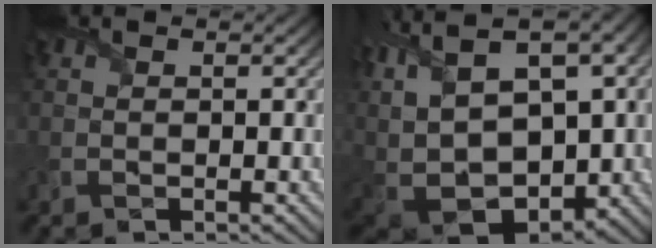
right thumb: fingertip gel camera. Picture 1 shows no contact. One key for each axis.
{"total": 17.3, "fx": 1.6, "fy": 10.6, "fz": 13.5, "tx": -0.279, "ty": -0.003, "tz": 0.077}